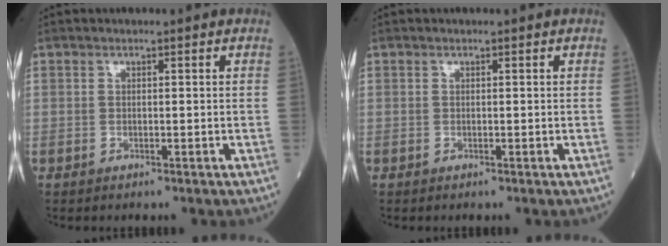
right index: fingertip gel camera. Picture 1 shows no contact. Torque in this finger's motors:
{"motor_torque": [-0.07, -0.17, -0.08, -0.01]}